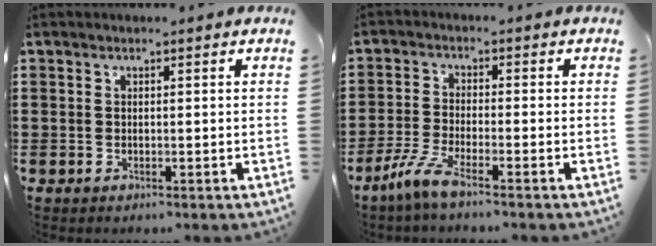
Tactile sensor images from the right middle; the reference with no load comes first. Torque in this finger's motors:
{"motor_torque": [2.14, 0.00, 0.34, 0.13]}